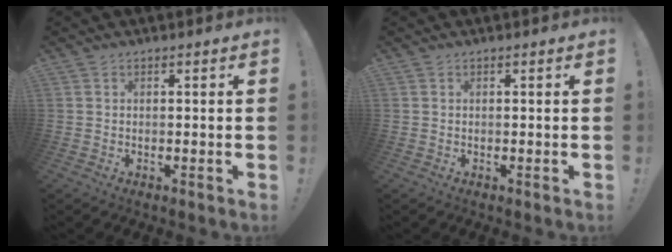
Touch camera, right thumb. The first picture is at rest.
{"total": 0.0}